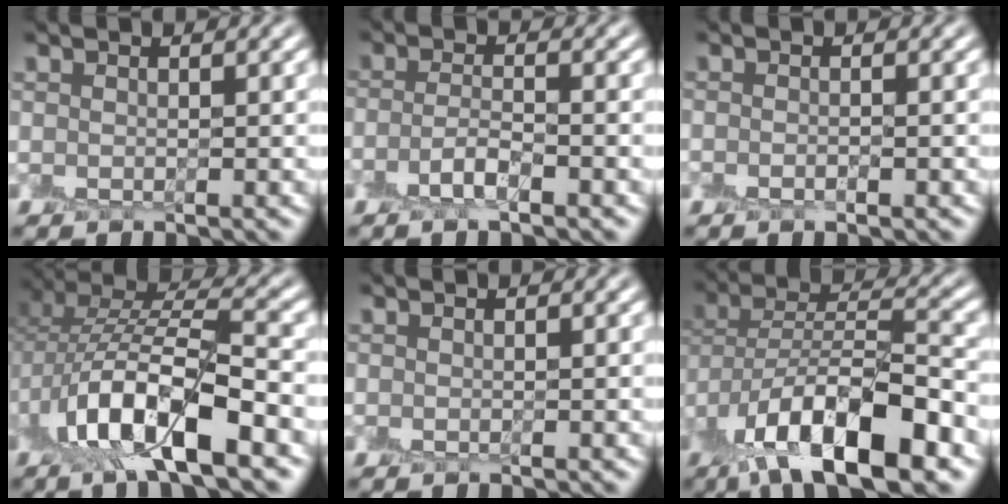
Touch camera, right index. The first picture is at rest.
{"total": 2.2, "force": [-1.7, 0.3, 1.3], "torque": [-0.027, 0.003, -0.040]}
{"total": 0.8, "force": [-0.7, -0.1, 0.2], "torque": [-0.002, -0.002, -0.016]}
{"total": 10.4, "force": [-4.9, 3.8, 8.3], "torque": [-0.159, 0.009, -0.101]}
{"total": 0.0}
{"total": 12.1, "force": [-7.2, 4.0, 8.8], "torque": [-0.148, 0.001, -0.142]}